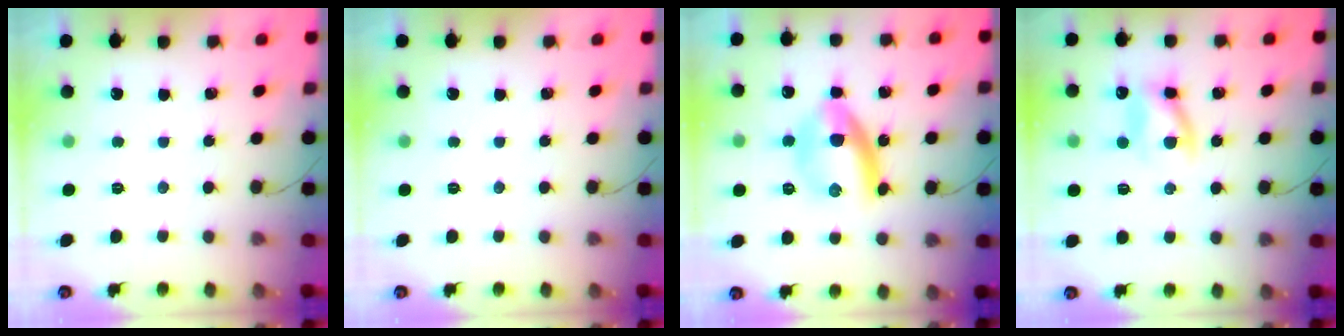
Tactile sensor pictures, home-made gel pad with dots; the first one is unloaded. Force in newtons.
{"total": 0.0}
{"total": 10.6, "press": 10.6, "slide": 0.5}
{"total": 8.9, "press": 8.7, "slide": 2.1}